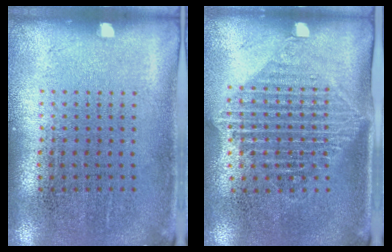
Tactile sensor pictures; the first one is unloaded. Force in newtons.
{"total": 1.4, "press": 1.2, "slide": 0.9}